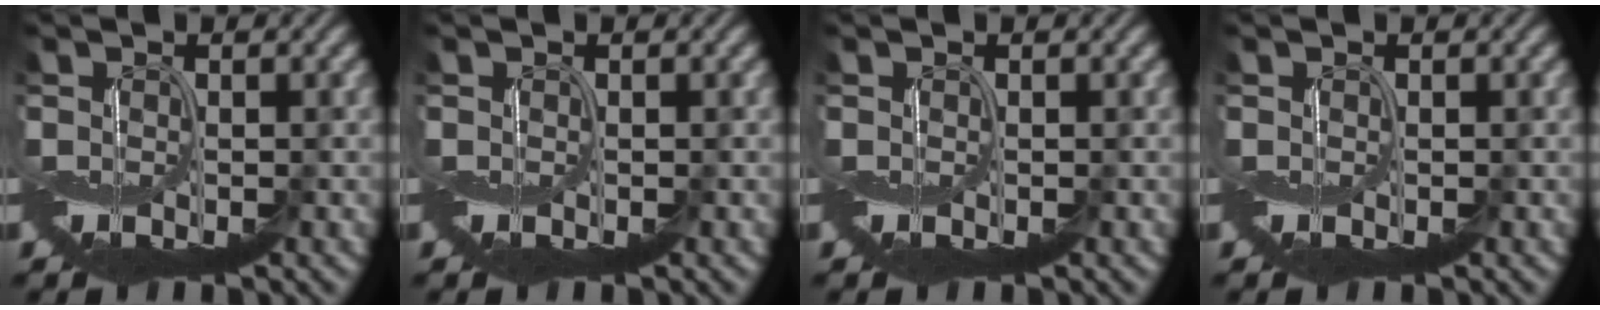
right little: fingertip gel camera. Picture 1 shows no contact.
{"total": 0.0}
{"total": 0.0}
{"total": 0.0}